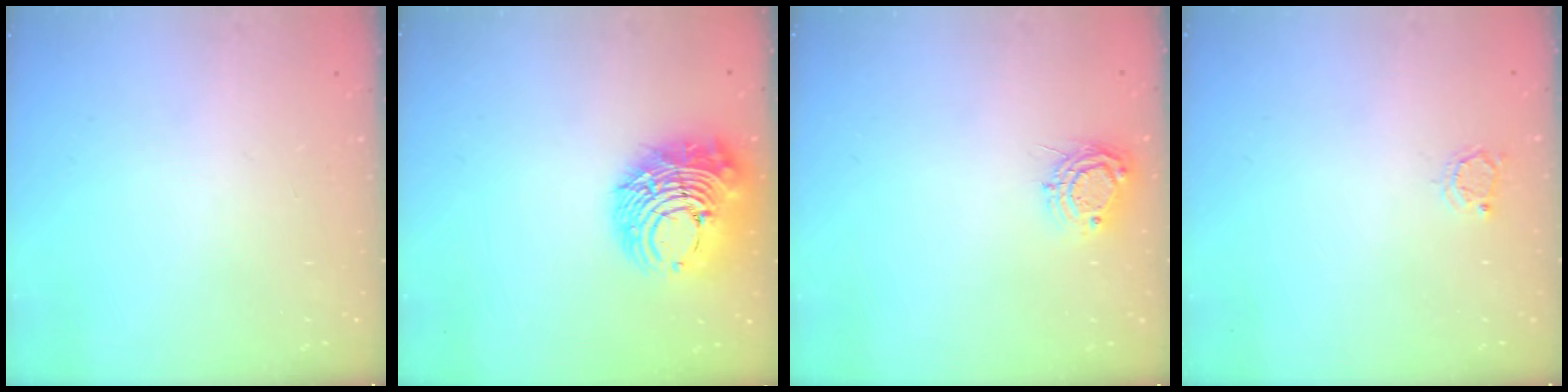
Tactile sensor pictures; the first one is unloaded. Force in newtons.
{"total": 14.4, "press": 14.2, "slide": 2.1}
{"total": 7.9, "press": 7.9, "slide": 0.7}
{"total": 2.9, "press": 2.9, "slide": 0.3}